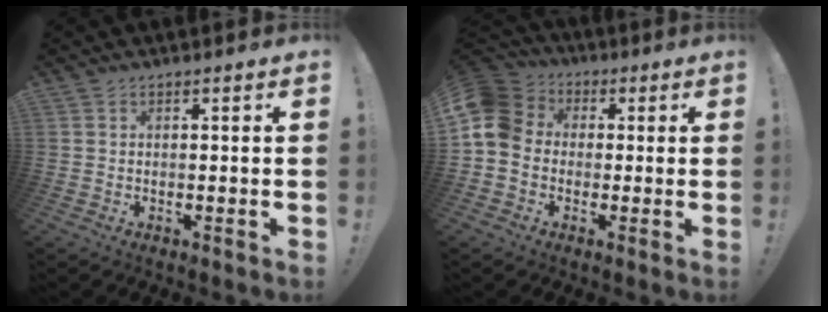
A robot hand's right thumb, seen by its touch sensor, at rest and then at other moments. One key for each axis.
{"total": 11.5, "fx": 0.4, "fy": 9.8, "fz": 6.1, "tx": -0.122, "ty": 0.015, "tz": 0.013}